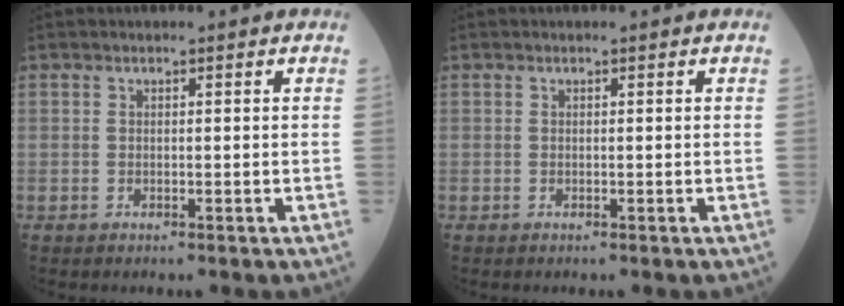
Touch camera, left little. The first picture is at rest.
{"total": 0.0}